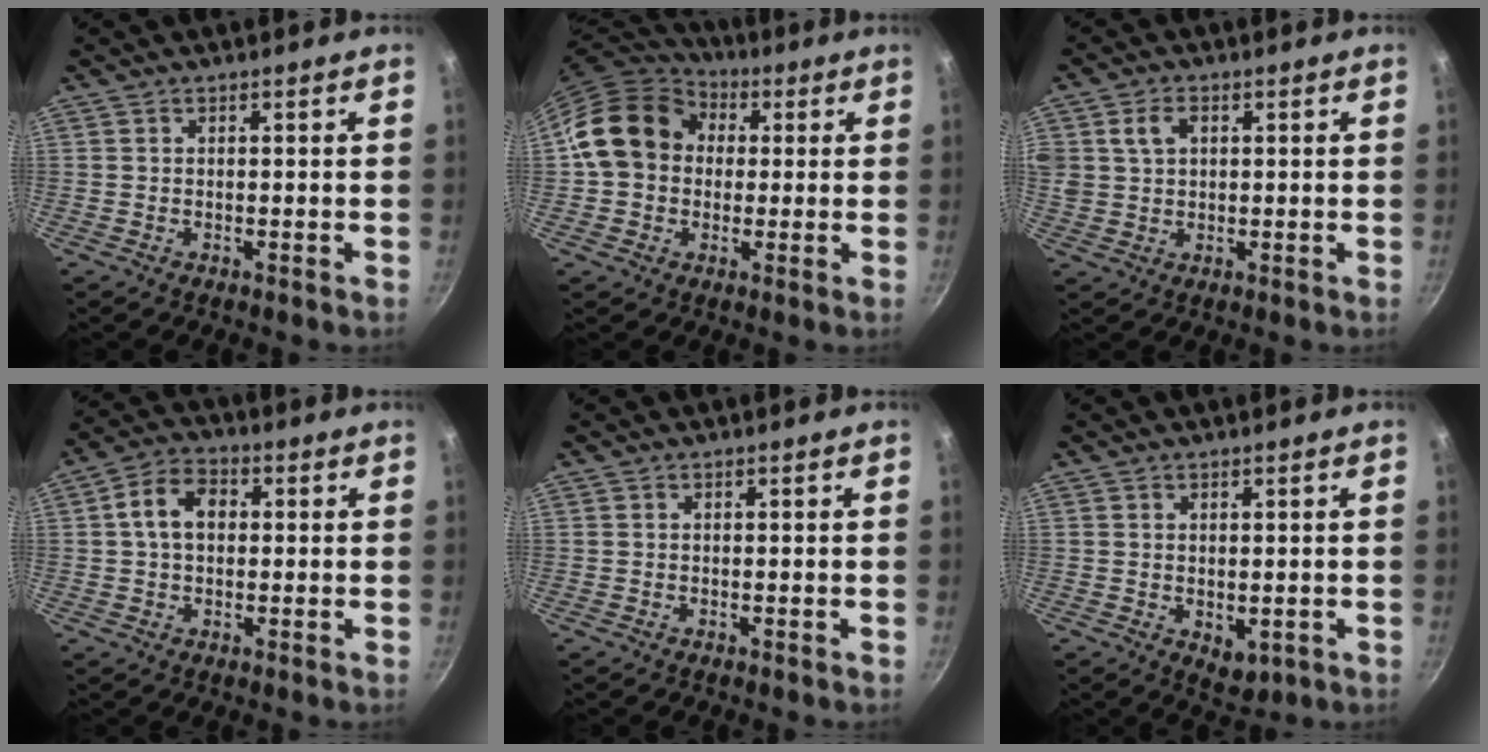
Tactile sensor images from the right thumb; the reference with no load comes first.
{"total": 15.5, "force": [2.2, 12.8, 8.4], "torque": [-0.124, 0.031, 0.024]}
{"total": 6.4, "force": [2.0, 4.8, 3.8], "torque": [-0.062, 0.006, 0.035]}
{"total": 7.9, "force": [1.0, 5.6, 5.4], "torque": [-0.078, 0.021, 0.005]}
{"total": 0.0}
{"total": 3.6, "force": [-0.2, 2.4, 2.8], "torque": [-0.030, -0.009, 0.004]}